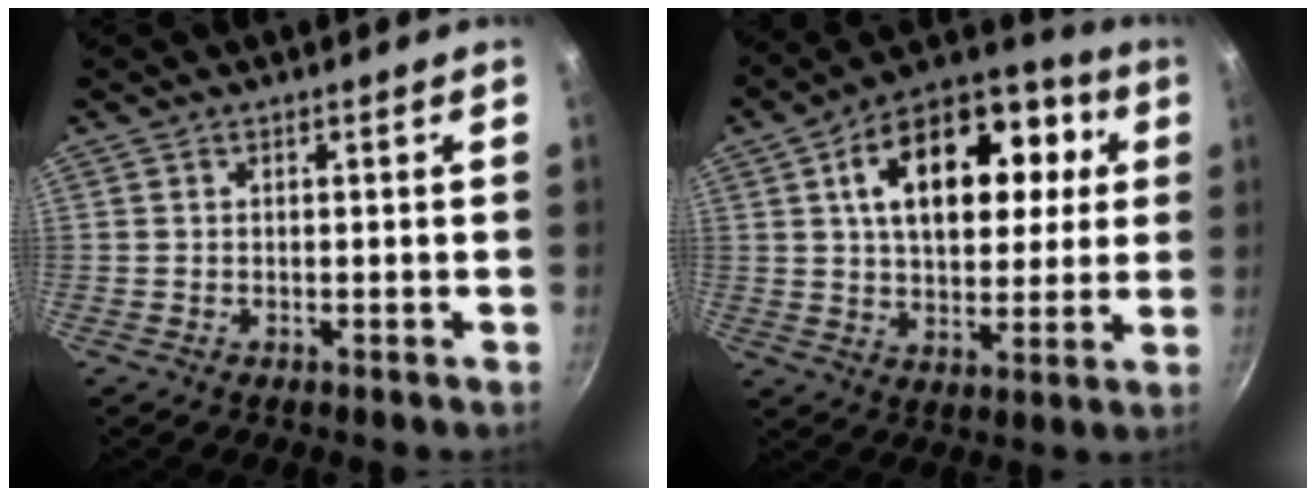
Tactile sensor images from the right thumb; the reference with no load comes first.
{"total": 21.9, "force": [5.7, 12.9, 16.8], "torque": [-0.215, 0.018, 0.081]}